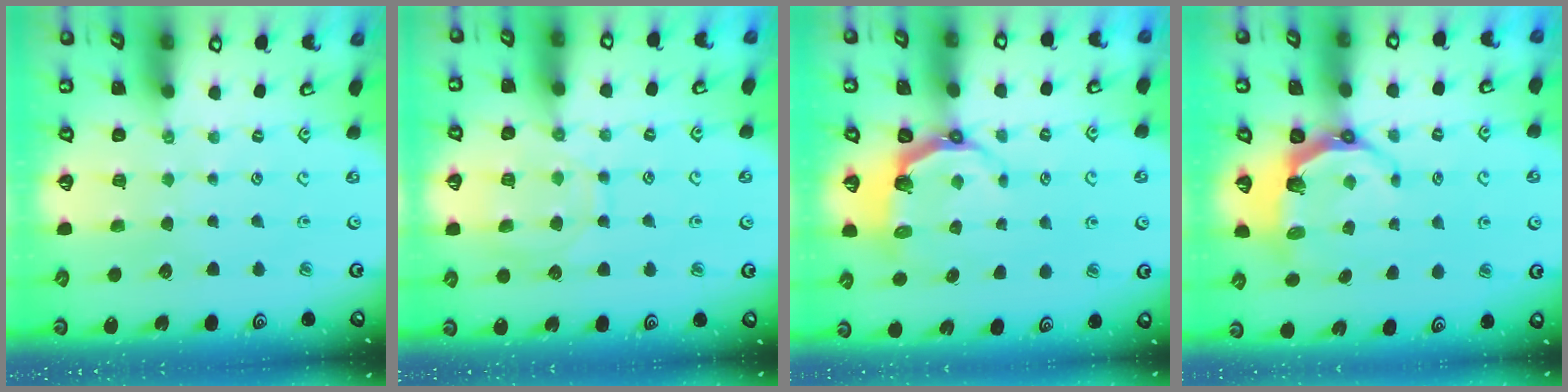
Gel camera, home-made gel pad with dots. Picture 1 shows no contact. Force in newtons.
{"total": 11.2, "press": 11.1, "slide": 1.0}
{"total": 4.9, "press": 3.2, "slide": 3.7}
{"total": 6.2, "press": 4.7, "slide": 4.1}